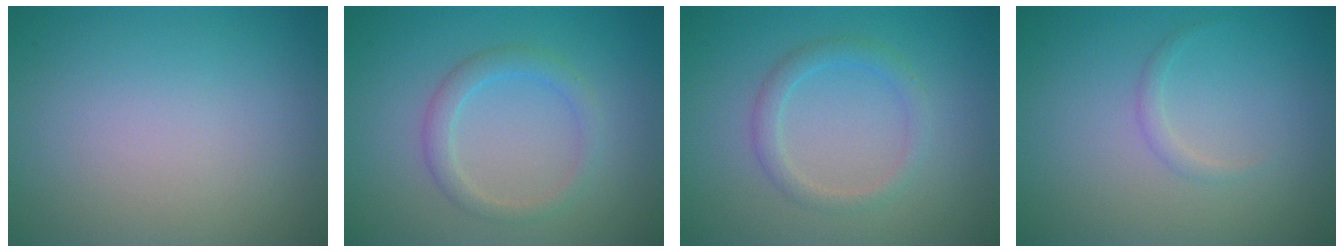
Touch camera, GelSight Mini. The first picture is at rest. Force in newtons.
{"total": 2.2, "press": 2.2, "slide": 0.1}
{"total": 2.0, "press": 2.0, "slide": 0.1}
{"total": 0.8, "press": 0.8, "slide": 0.0}